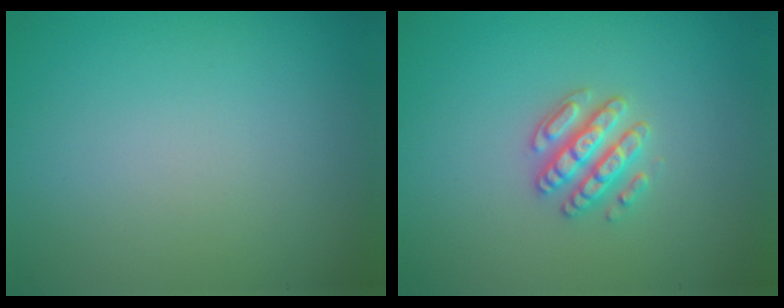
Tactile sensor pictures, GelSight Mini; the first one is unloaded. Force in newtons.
{"total": 2.8, "press": 2.7, "slide": 0.8}